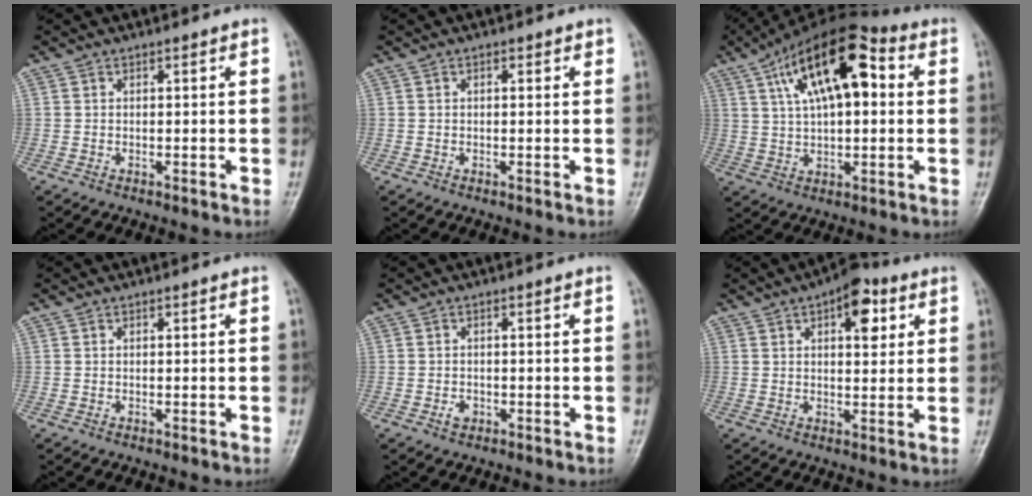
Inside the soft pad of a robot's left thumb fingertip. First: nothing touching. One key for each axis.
{"total": 1.0, "fx": 0.4, "fy": 0.6, "fz": 0.7, "tx": -0.008, "ty": 0.000, "tz": 0.002}
{"total": 17.5, "fx": 5.3, "fy": 8.1, "fz": 14.6, "tx": -0.226, "ty": 0.021, "tz": 0.077}
{"total": 0.0}
{"total": 1.7, "fx": -0.7, "fy": 1.2, "fz": 0.8, "tx": -0.009, "ty": 0.005, "tz": -0.012}
{"total": 8.4, "fx": 3.5, "fy": 4.1, "fz": 6.5, "tx": -0.060, "ty": -0.005, "tz": 0.041}